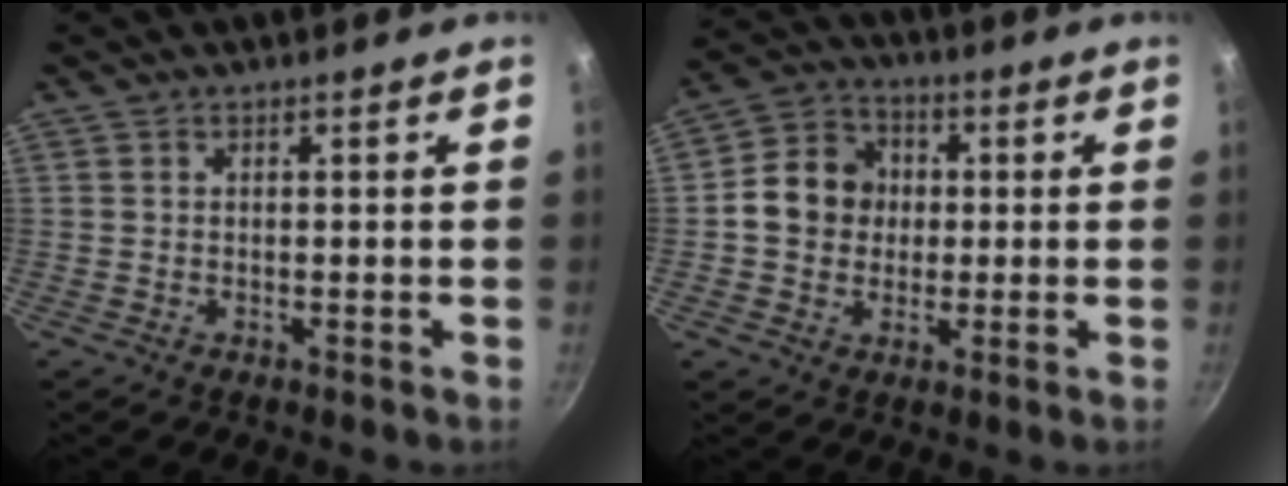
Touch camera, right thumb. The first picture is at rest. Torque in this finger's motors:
{"motor_torque": [-0.30, 1.30, 1.16, -0.33, 0.04]}